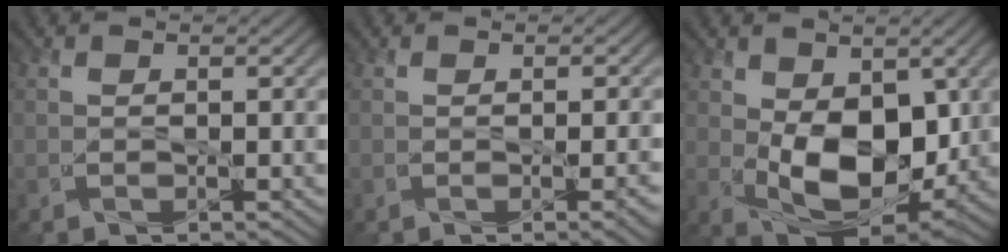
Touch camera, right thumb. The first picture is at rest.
{"total": 2.6, "force": [-0.4, 0.3, 2.6], "torque": [-0.035, 0.004, -0.004]}
{"total": 11.1, "force": [0.8, 6.5, 8.9], "torque": [-0.172, -0.012, 0.022]}